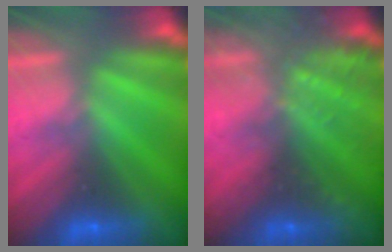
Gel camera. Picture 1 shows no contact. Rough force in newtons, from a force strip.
{"total": 9.0}